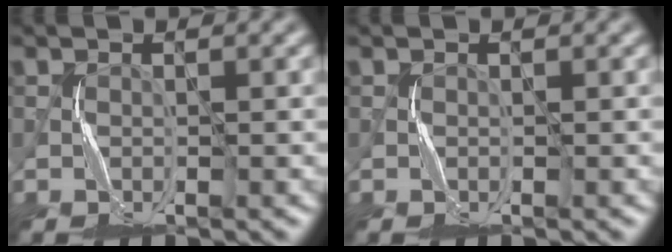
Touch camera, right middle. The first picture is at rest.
{"total": 0.0}